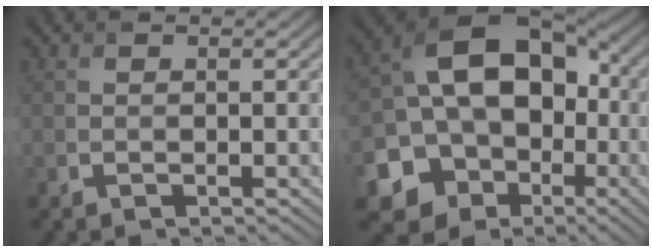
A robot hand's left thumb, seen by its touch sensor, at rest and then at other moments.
{"total": 19.0, "force": [-3.3, 15.2, 10.9], "torque": [-0.193, -0.025, -0.066]}